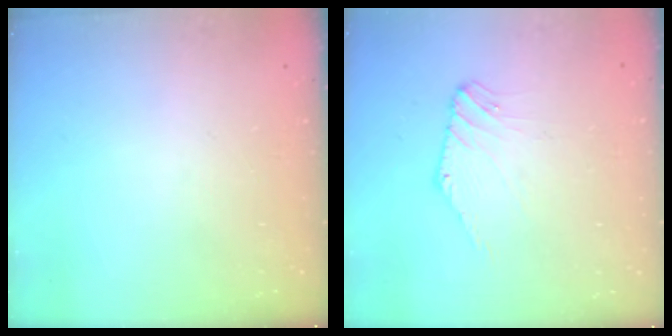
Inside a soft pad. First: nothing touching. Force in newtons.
{"total": 2.0, "press": 2.0, "slide": 0.5}